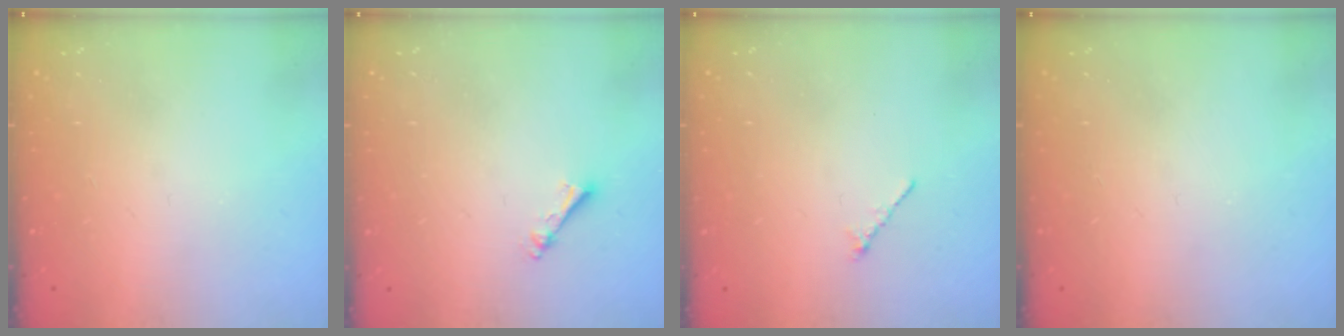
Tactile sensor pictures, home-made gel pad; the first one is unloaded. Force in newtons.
{"total": 2.5, "press": 2.5, "slide": 0.4}
{"total": 0.8, "press": 0.7, "slide": 0.4}
{"total": 0.0}